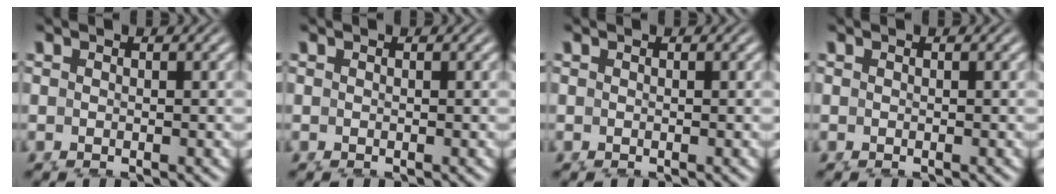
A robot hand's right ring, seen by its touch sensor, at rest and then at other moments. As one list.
[{"total": 0.0}, {"total": 0.0}, {"total": 0.0}]